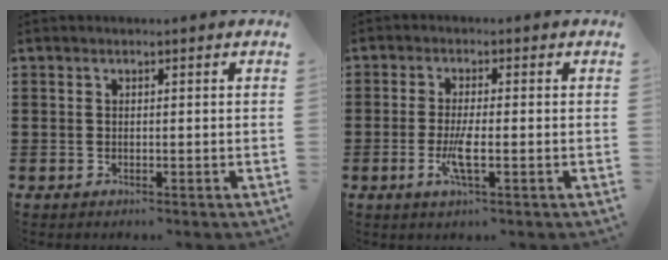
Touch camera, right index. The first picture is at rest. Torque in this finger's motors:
{"motor_torque": [1.55, 0.59, 0.13, 0.09]}